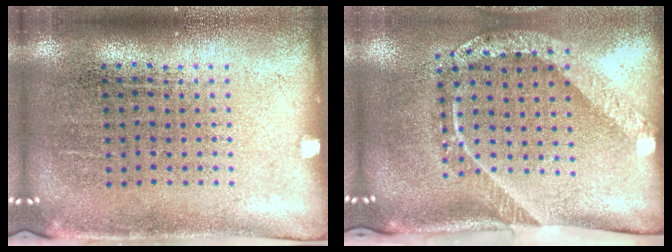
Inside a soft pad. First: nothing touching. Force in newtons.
{"total": 2.4, "press": 1.7, "slide": 1.7}